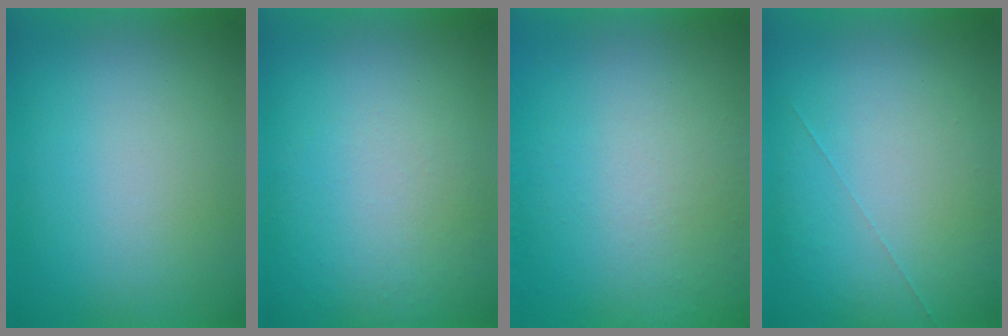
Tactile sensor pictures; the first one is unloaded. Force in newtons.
{"total": 1.0}
{"total": 8.3}
{"total": 1.0}